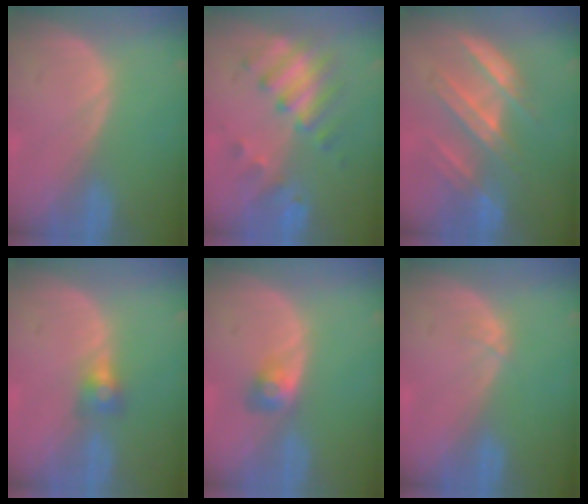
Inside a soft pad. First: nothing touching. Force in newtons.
{"total": 7.1, "press": 6.8, "slide": 2.0}
{"total": 7.1, "press": 7.1, "slide": 0.3}
{"total": 2.8, "press": 2.5, "slide": 1.3}
{"total": 3.0, "press": 2.5, "slide": 1.5}
{"total": 0.5, "press": 0.5, "slide": 0.1}